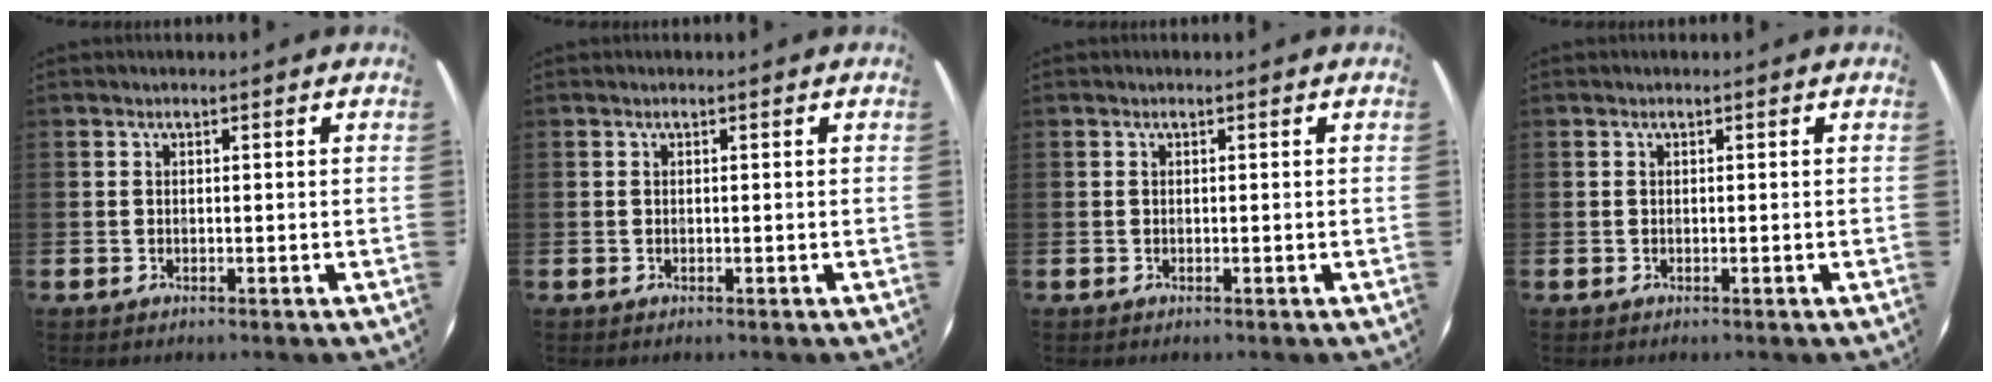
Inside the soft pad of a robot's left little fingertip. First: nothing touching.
{"total": 0.0}
{"total": 0.0}
{"total": 0.0}